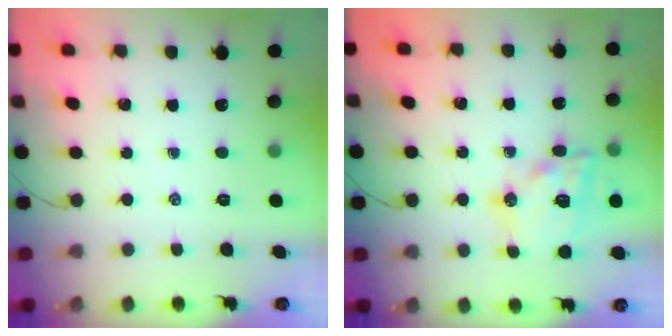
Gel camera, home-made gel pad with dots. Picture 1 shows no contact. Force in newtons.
{"total": 16.6, "press": 16.4, "slide": 2.7}